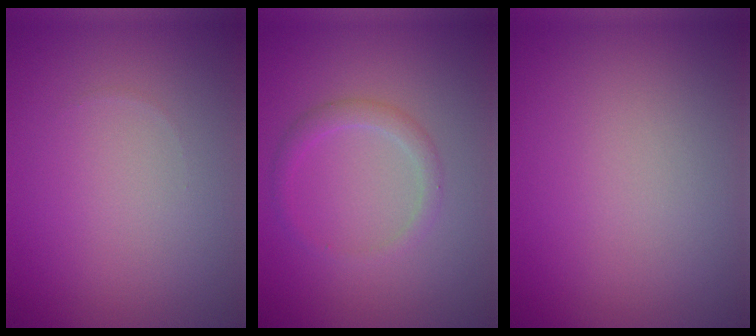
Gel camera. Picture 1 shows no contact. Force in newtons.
{"total": 1.7, "press": 1.7, "slide": 0.0}
{"total": 0.0}